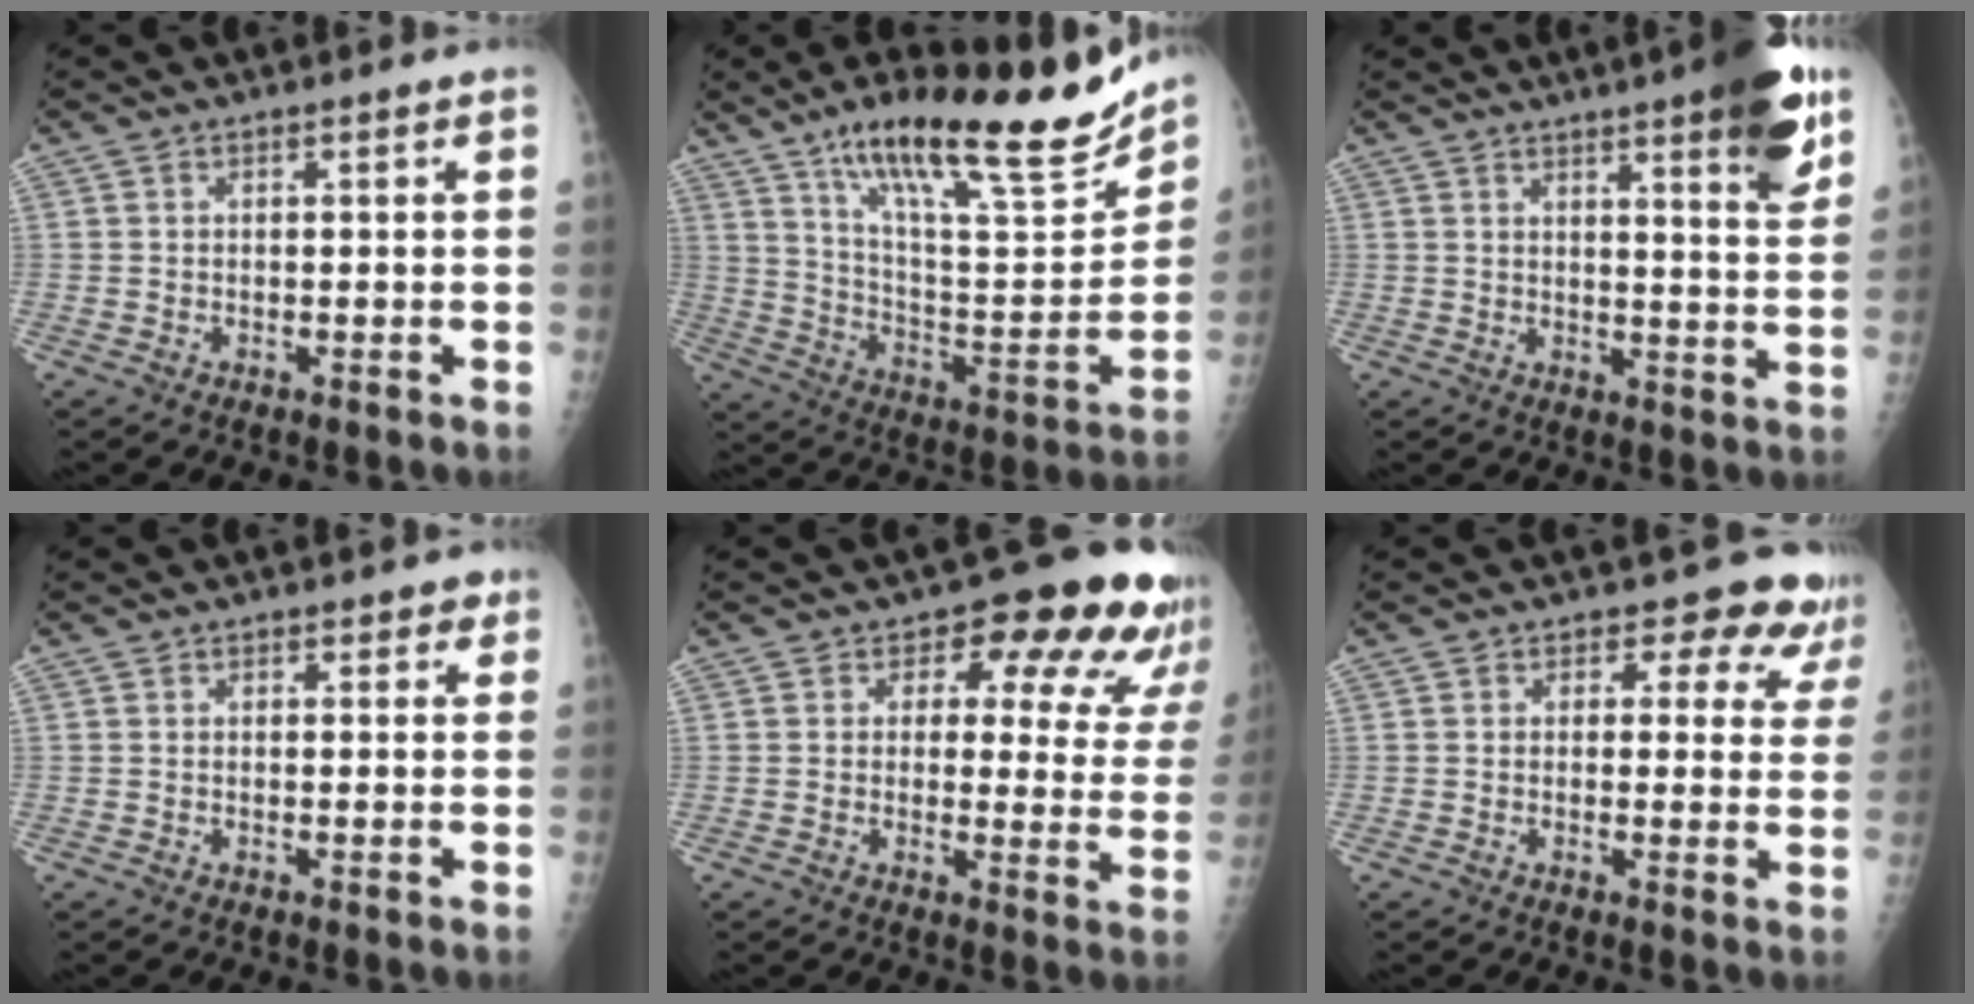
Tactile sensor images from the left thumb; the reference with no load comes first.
{"total": 25.5, "force": [18.2, 5.4, 17.1], "torque": [-0.245, -0.078, 0.305]}
{"total": 12.8, "force": [7.5, 2.0, 10.1], "torque": [-0.116, -0.036, 0.095]}
{"total": 2.0, "force": [1.3, 1.4, 0.8], "torque": [0.015, -0.003, 0.010]}
{"total": 15.1, "force": [9.8, 7.4, 8.7], "torque": [-0.040, -0.049, 0.092]}
{"total": 8.8, "force": [7.0, 4.8, 2.3], "torque": [0.027, -0.030, 0.056]}